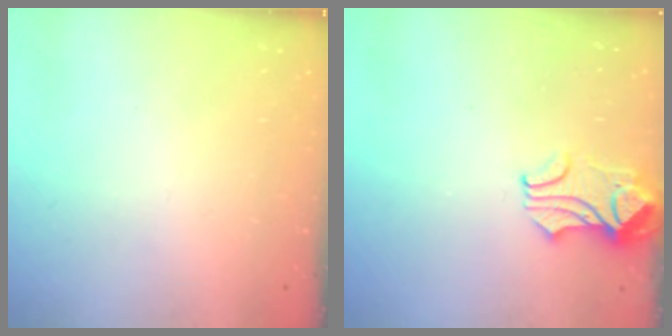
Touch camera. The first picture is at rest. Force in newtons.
{"total": 2.5, "press": 2.4, "slide": 0.6}